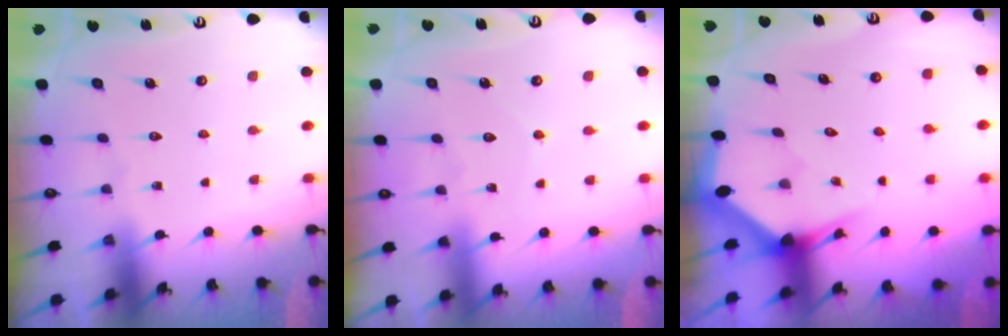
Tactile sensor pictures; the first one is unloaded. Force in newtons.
{"total": 5.1, "press": 5.1, "slide": 0.6}
{"total": 2.9, "press": 2.9, "slide": 0.2}